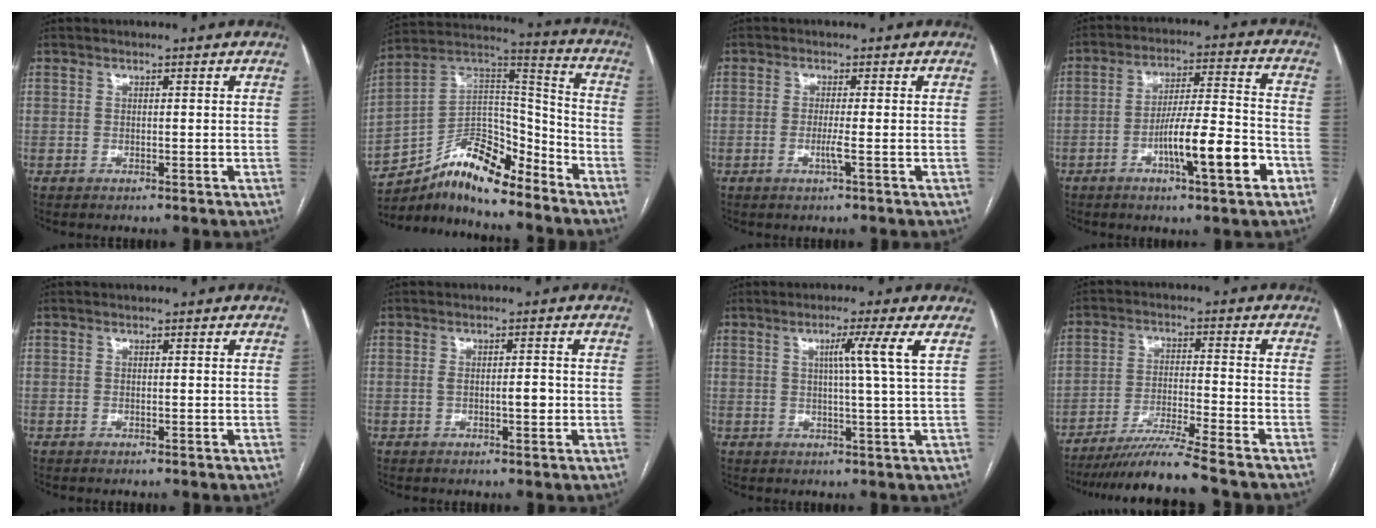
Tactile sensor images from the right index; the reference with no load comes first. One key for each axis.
{"total": 15.5, "fx": -12.5, "fy": 4.5, "fz": 7.9, "tx": -0.126, "ty": 0.044, "tz": -0.220}
{"total": 2.0, "fx": -0.6, "fy": -0.5, "fz": 1.8, "tx": -0.037, "ty": -0.004, "tz": -0.013}
{"total": 12.4, "fx": -5.1, "fy": 0.9, "fz": 11.2, "tx": -0.182, "ty": 0.005, "tz": -0.080}
{"total": 0.0}
{"total": 2.6, "fx": -0.4, "fy": 0.7, "fz": 2.5, "tx": -0.044, "ty": 0.002, "tz": -0.004}
{"total": 5.5, "fx": 1.8, "fy": -1.7, "fz": 4.9, "tx": -0.081, "ty": -0.004, "tz": 0.030}
{"total": 10.5, "fx": -9.1, "fy": -2.0, "fz": 4.9, "tx": -0.070, "ty": -0.029, "tz": -0.154}